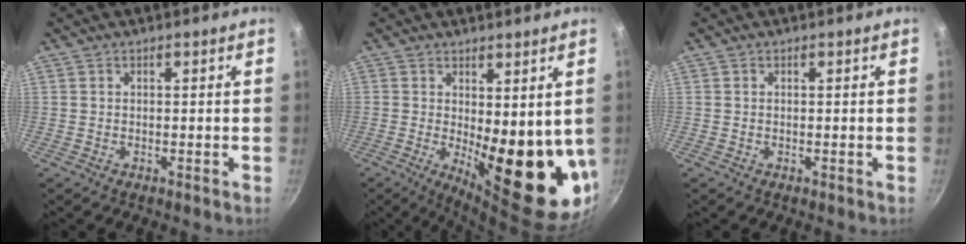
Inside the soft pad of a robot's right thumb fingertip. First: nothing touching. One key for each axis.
{"total": 15.4, "fx": 0.1, "fy": 5.8, "fz": 14.3, "tx": -0.157, "ty": -0.038, "tz": 0.017}
{"total": 0.0}